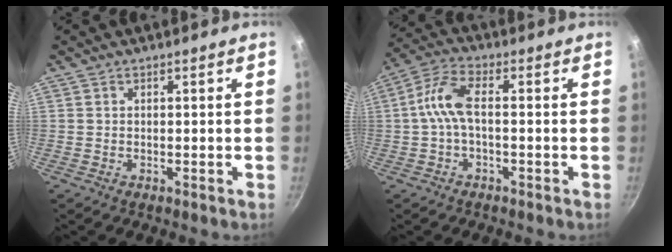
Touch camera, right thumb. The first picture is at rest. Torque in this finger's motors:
{"motor_torque": [-0.25, 0.51, -0.03, 0.03, 0.24]}